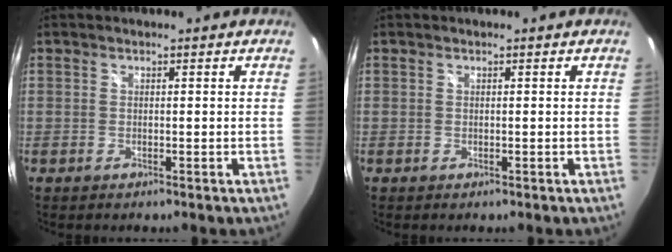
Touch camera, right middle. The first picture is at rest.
{"total": 0.0}